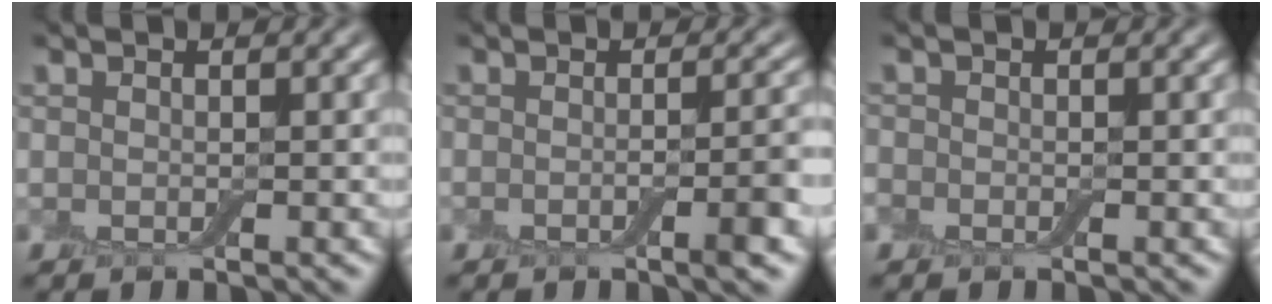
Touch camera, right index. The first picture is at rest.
{"total": 3.3, "force": [-1.0, 0.8, 3.0], "torque": [-0.040, 0.004, -0.021]}
{"total": 0.7, "force": [-0.4, 0.6, 0.2], "torque": [-0.001, -0.002, -0.009]}